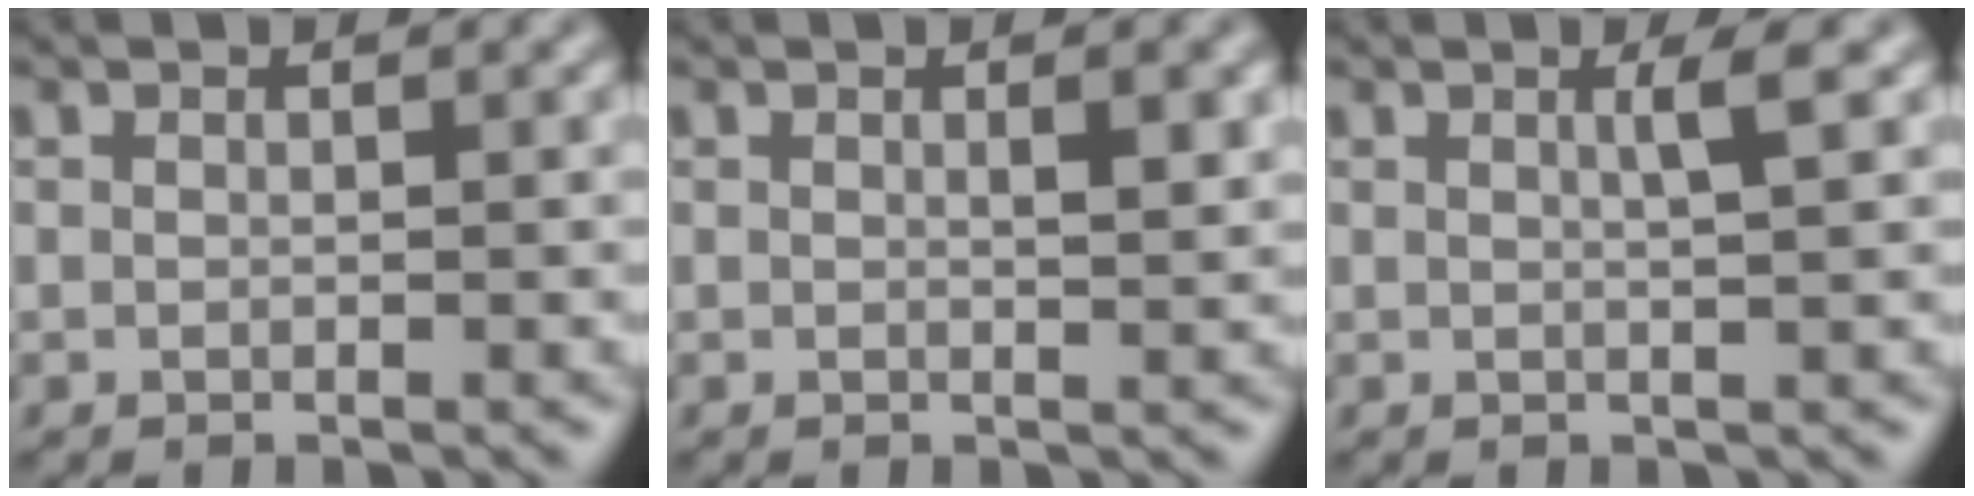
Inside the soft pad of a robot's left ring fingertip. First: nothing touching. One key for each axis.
{"total": 1.5, "fx": 0.5, "fy": 0.3, "fz": 1.4, "tx": -0.021, "ty": -0.002, "tz": 0.008}
{"total": 1.8, "fx": 0.7, "fy": 0.3, "fz": 1.7, "tx": -0.026, "ty": 0.000, "tz": 0.006}